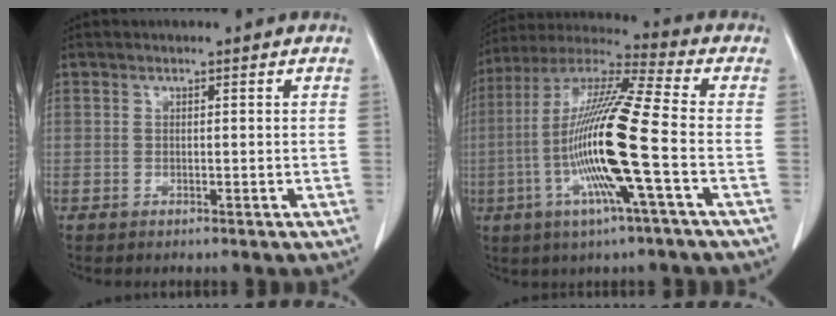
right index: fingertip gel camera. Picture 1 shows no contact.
{"total": 17.0, "force": [-3.9, -0.4, 16.6], "torque": [-0.332, -0.007, -0.087]}